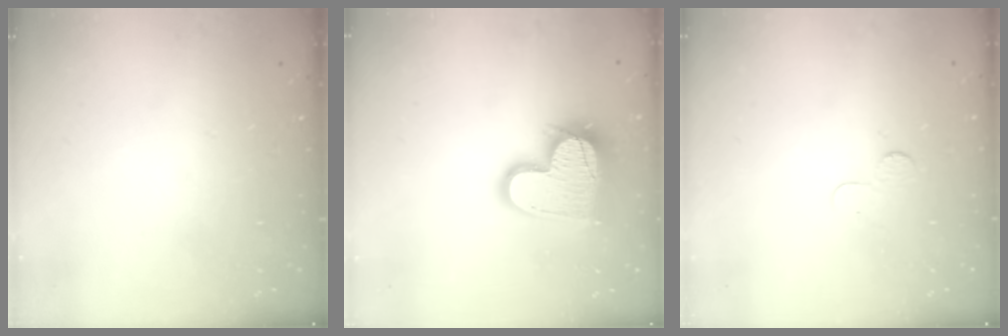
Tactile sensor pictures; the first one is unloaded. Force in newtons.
{"total": 17.9, "press": 17.8, "slide": 1.2}
{"total": 2.5, "press": 2.5, "slide": 0.2}